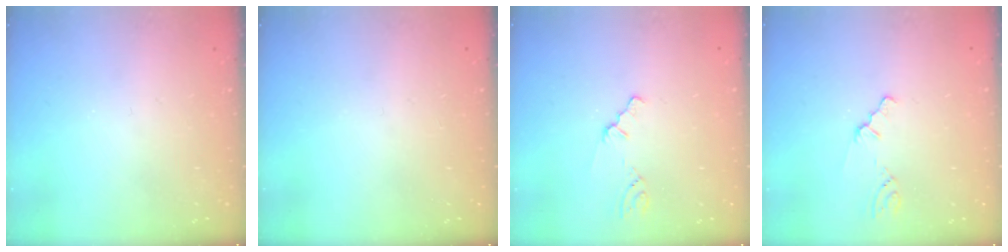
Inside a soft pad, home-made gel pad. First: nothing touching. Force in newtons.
{"total": 0.0}
{"total": 0.9, "press": 0.8, "slide": 0.2}
{"total": 0.9, "press": 0.8, "slide": 0.2}